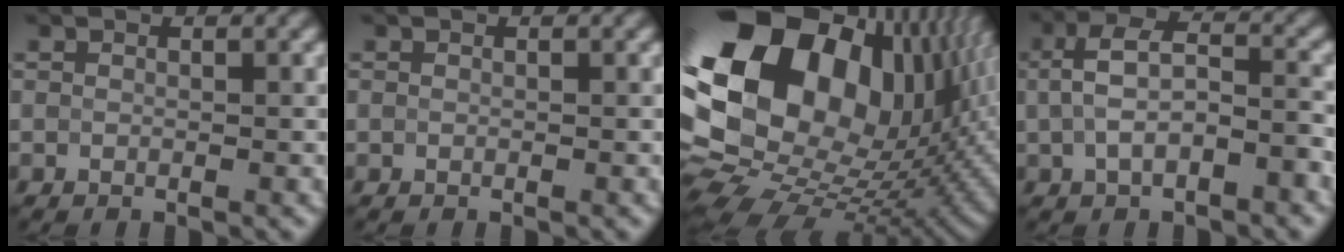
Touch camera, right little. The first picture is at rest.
{"total": 0.0}
{"total": 22.0, "force": [5.3, 15.1, 15.1], "torque": [-0.312, 0.025, 0.096]}
{"total": 4.9, "force": [-0.4, 2.6, 4.2], "torque": [-0.084, 0.011, -0.008]}